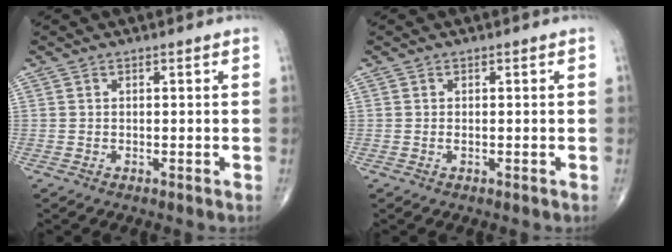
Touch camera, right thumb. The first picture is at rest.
{"total": 0.5, "force": [-0.1, 0.2, 0.5], "torque": [-0.010, -0.001, -0.002]}